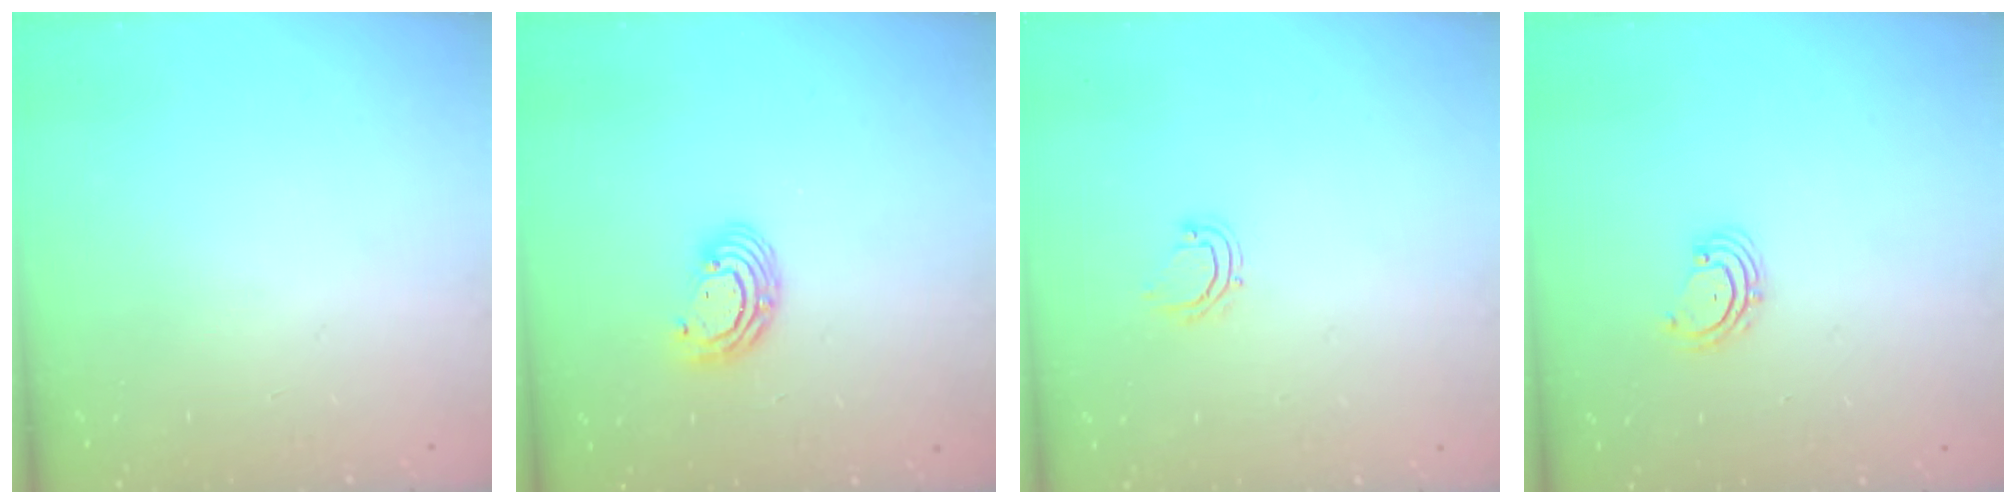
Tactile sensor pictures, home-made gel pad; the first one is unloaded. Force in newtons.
{"total": 7.2, "press": 7.2, "slide": 1.0}
{"total": 4.8, "press": 4.7, "slide": 0.7}
{"total": 2.5, "press": 2.4, "slide": 0.4}